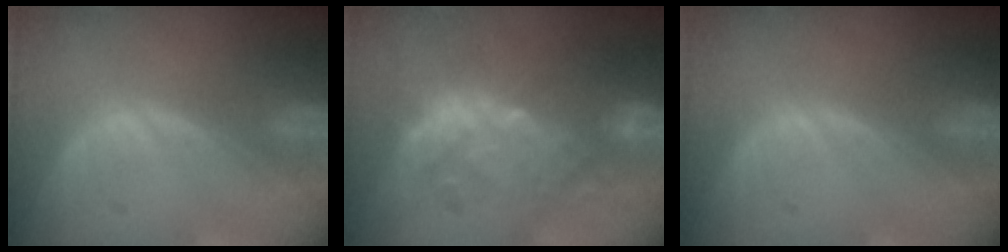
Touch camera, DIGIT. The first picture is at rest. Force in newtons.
{"total": 9.2, "press": 9.1, "slide": 1.6}
{"total": 0.0}